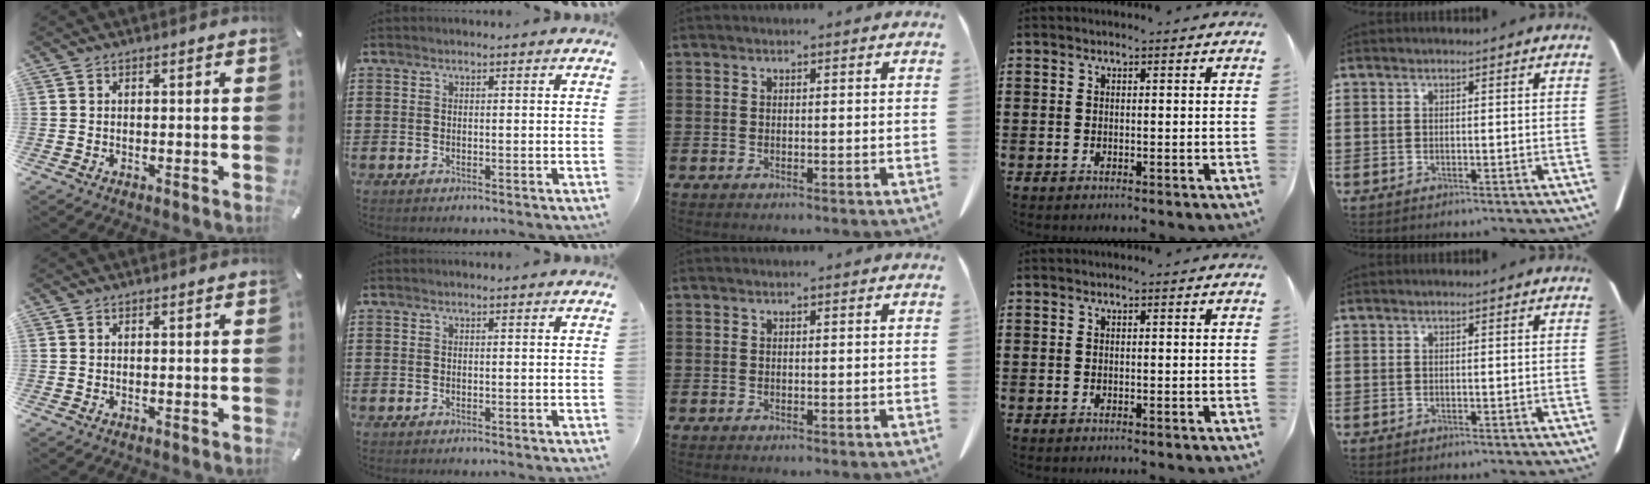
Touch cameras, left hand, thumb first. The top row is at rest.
{}